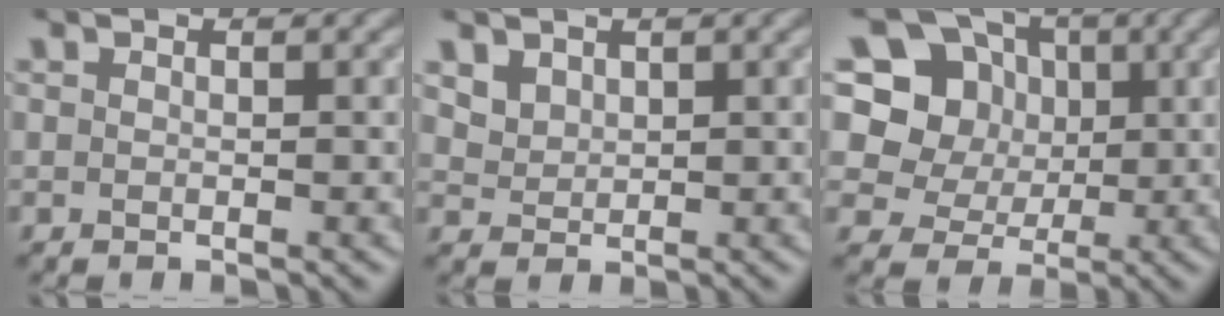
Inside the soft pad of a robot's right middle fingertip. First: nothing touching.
{"total": 2.2, "force": [1.5, 1.4, 0.8], "torque": [-0.026, -0.007, 0.041]}
{"total": 9.3, "force": [3.2, 7.8, 3.9], "torque": [-0.087, 0.022, 0.044]}